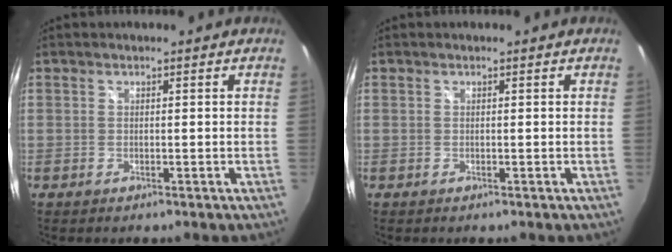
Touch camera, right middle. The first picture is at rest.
{"total": 0.0}